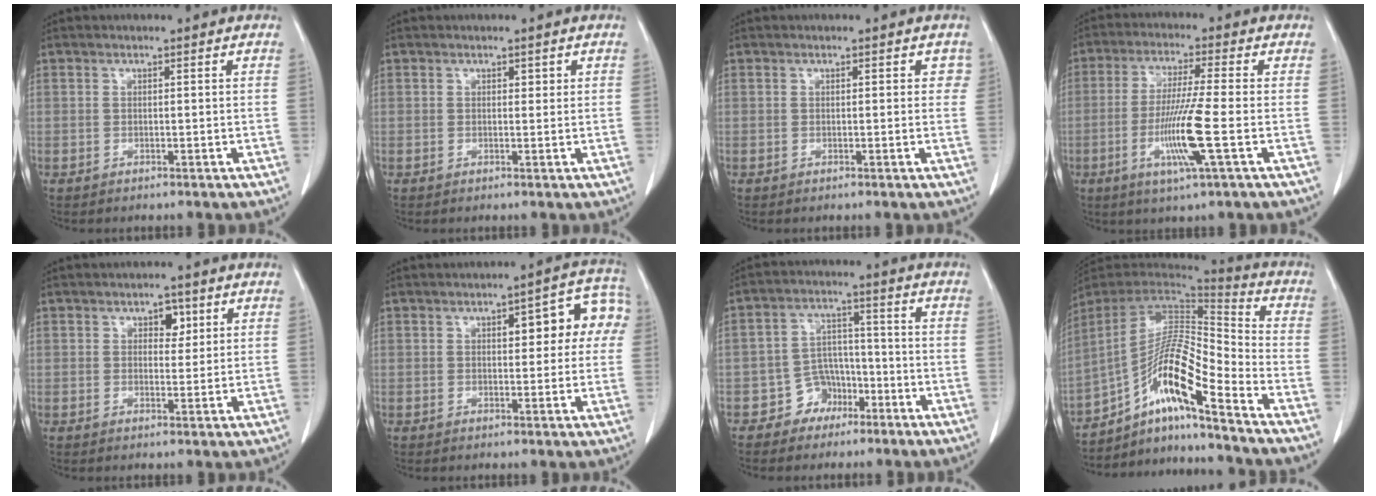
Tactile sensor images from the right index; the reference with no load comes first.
{"total": 0.8, "force": [0.4, 0.5, 0.5], "torque": [-0.001, -0.001, 0.004]}
{"total": 1.6, "force": [0.6, 1.0, 1.0], "torque": [-0.002, 0.010, 0.002]}
{"total": 9.7, "force": [-2.7, -0.9, 9.2], "torque": [-0.185, -0.018, -0.054]}
{"total": 2.9, "force": [1.3, 1.8, 1.9], "torque": [-0.021, 0.003, 0.018]}
{"total": 9.0, "force": [2.3, 3.3, 8.1], "torque": [-0.085, 0.033, 0.023]}
{"total": 6.2, "force": [-3.4, 5.1, 1.1], "torque": [-0.015, 0.020, -0.048]}
{"total": 14.8, "force": [-9.3, 1.0, 11.5], "torque": [-0.206, 0.015, -0.161]}